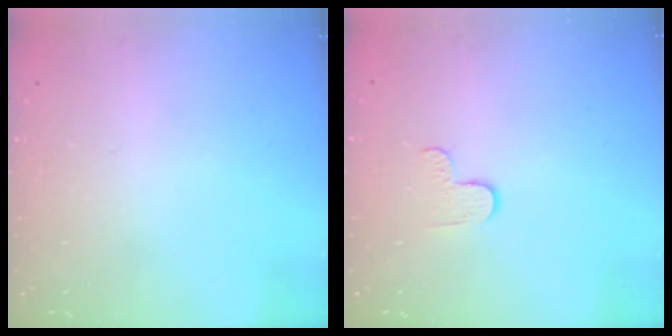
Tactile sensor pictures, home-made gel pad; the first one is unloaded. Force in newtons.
{"total": 2.7, "press": 2.6, "slide": 0.4}